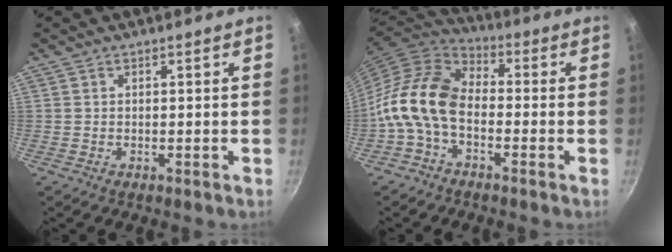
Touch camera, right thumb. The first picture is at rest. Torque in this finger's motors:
{"motor_torque": [2.02, 2.99, 1.36, -1.41, 0.67]}